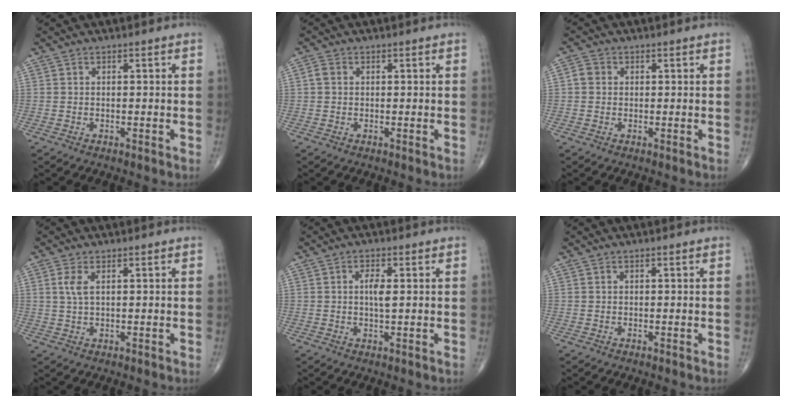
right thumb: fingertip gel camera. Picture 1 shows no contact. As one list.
[{"total": 1.4, "force": [0.1, 1.2, 0.9], "torque": [-0.016, 0.005, 0.001]}, {"total": 2.1, "force": [0.1, 1.9, 0.9], "torque": [-0.010, 0.006, -0.003]}, {"total": 3.0, "force": [1.0, 1.1, 2.6], "torque": [-0.065, 0.004, 0.026]}, {"total": 3.0, "force": [0.4, 0.9, 2.8], "torque": [-0.051, -0.001, 0.005]}, {"total": 0.0}]